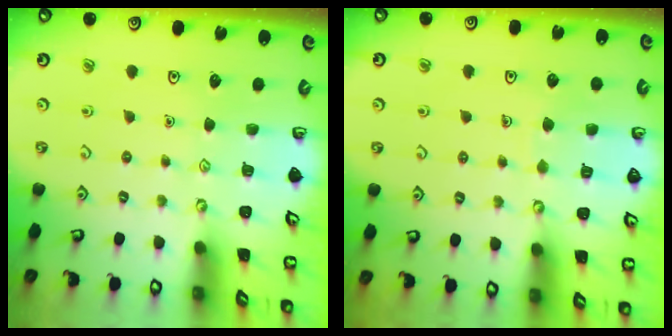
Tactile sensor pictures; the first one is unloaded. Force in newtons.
{"total": 4.0, "press": 3.9, "slide": 0.3}